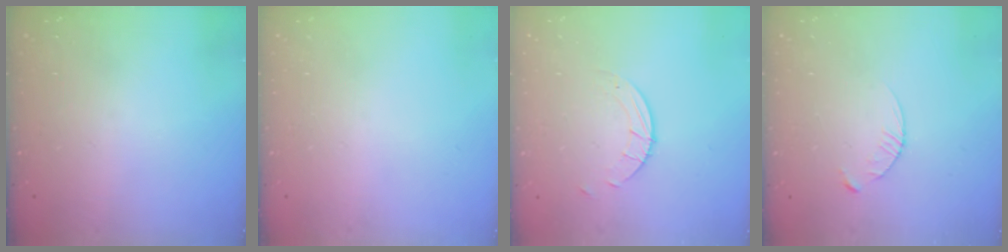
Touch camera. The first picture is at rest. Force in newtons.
{"total": 0.0}
{"total": 2.7, "press": 2.7, "slide": 0.3}
{"total": 3.4, "press": 3.4, "slide": 0.4}